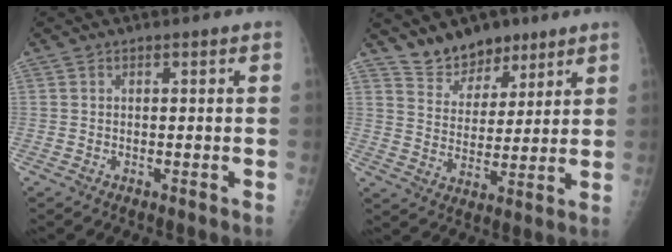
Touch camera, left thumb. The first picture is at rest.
{"total": 8.8, "force": [6.9, 4.9, 2.3], "torque": [-0.002, -0.051, 0.126]}